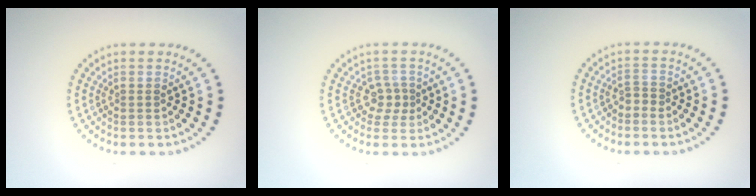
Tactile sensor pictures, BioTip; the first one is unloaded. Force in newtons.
{"total": 2.0, "press": 1.5, "slide": 1.2}
{"total": 0.9, "press": 0.8, "slide": 0.4}